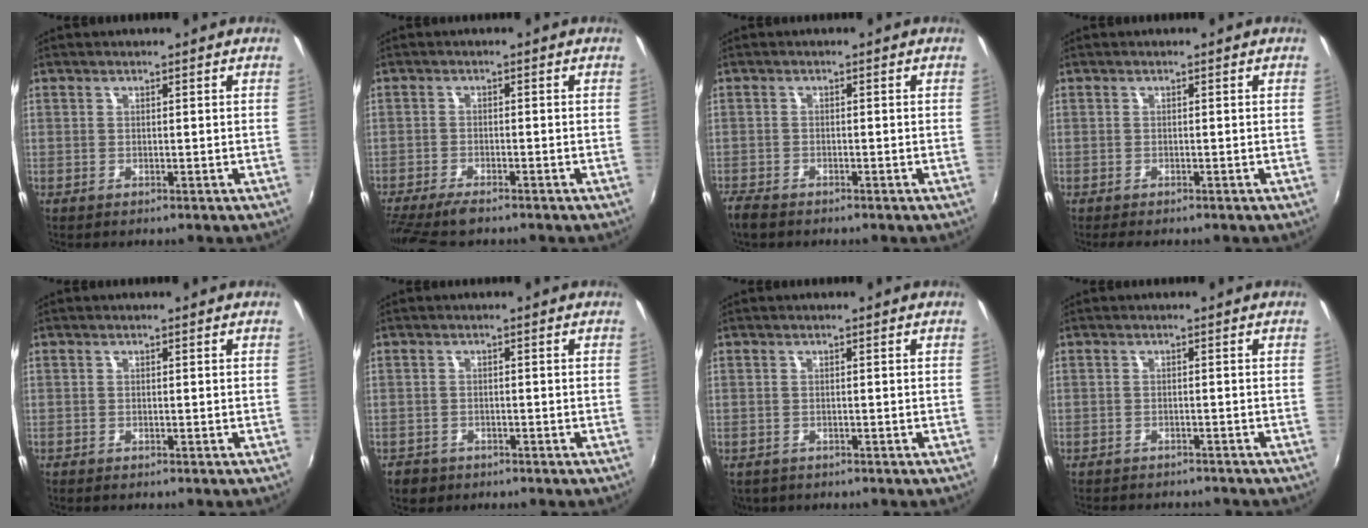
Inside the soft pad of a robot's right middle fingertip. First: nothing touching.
{"total": 7.9, "force": [-6.5, 1.8, 4.2], "torque": [-0.107, -0.032, -0.116]}
{"total": 3.5, "force": [-3.0, 1.1, 1.3], "torque": [-0.039, -0.014, -0.063]}
{"total": 1.8, "force": [-1.5, 0.7, 0.8], "torque": [-0.017, -0.012, -0.025]}
{"total": 0.6, "force": [-0.6, 0.1, 0.1], "torque": [-0.002, -0.003, -0.013]}
{"total": 3.2, "force": [-2.2, 2.2, 0.8], "torque": [-0.027, -0.004, -0.036]}
{"total": 3.0, "force": [-2.1, 1.9, 1.0], "torque": [-0.024, -0.011, -0.031]}
{"total": 6.9, "force": [-6.3, 1.7, 2.1], "torque": [-0.057, -0.015, -0.091]}